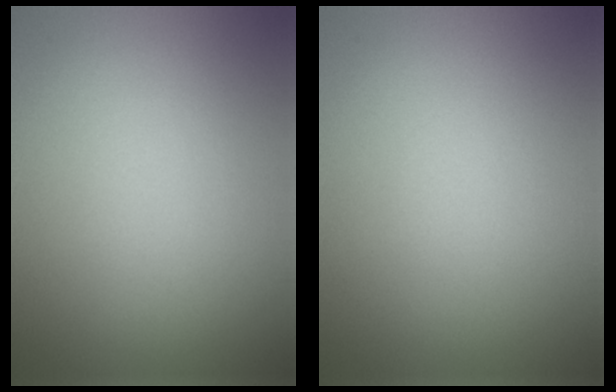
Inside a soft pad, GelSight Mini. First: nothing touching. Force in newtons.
{"total": 0.0}